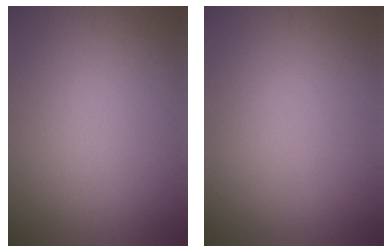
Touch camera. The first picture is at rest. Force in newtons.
{"total": 0.0}